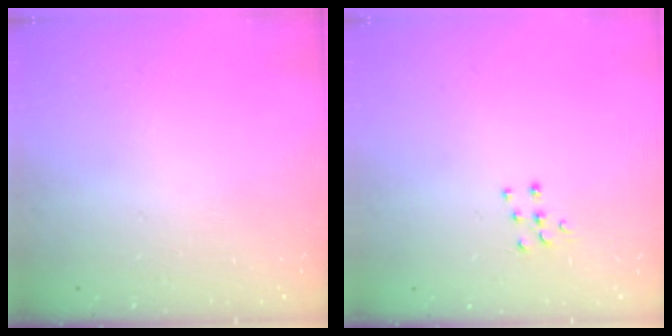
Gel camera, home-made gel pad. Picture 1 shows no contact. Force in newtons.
{"total": 5.3, "press": 5.2, "slide": 0.4}